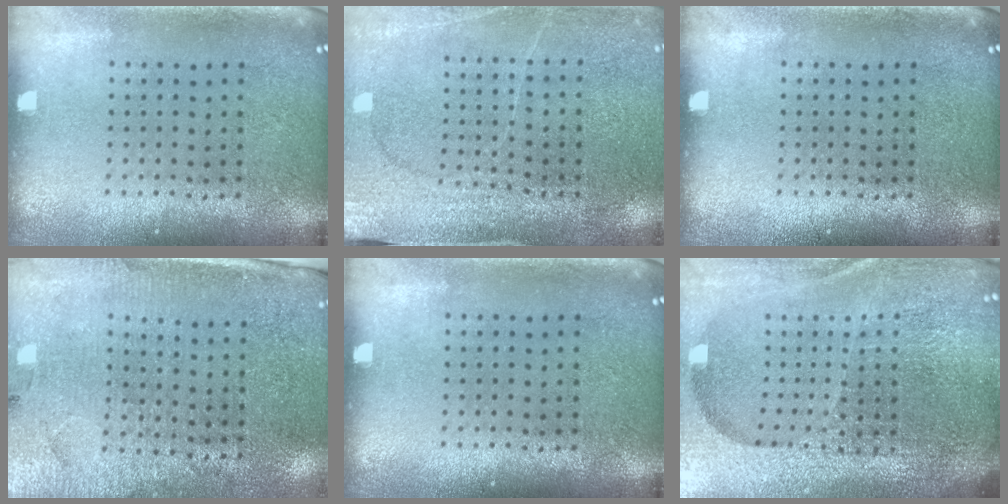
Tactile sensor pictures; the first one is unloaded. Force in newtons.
{"total": 2.9, "press": 2.8, "slide": 0.4}
{"total": 0.0}
{"total": 3.0, "press": 2.8, "slide": 0.9}
{"total": 0.0}
{"total": 6.6, "press": 5.8, "slide": 3.2}